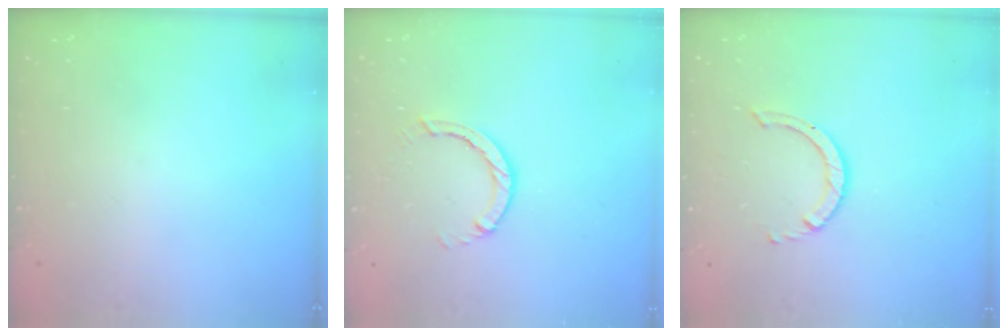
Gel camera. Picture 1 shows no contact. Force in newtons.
{"total": 4.1, "press": 4.0, "slide": 0.6}
{"total": 3.2, "press": 3.1, "slide": 0.4}